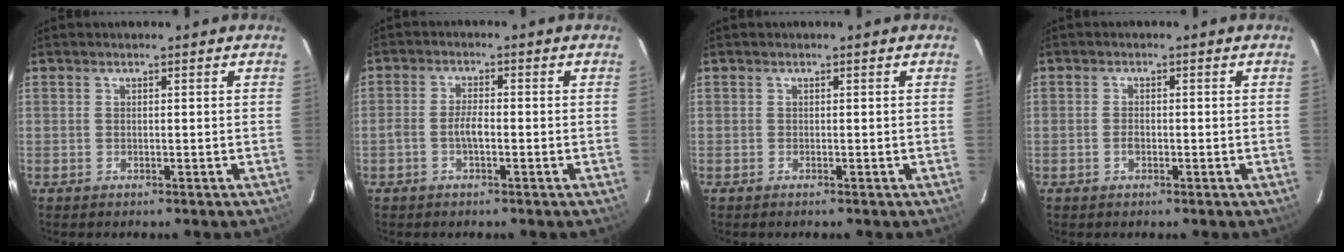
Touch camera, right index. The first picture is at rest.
{"total": 2.9, "force": [-1.1, 0.9, 2.6], "torque": [-0.056, 0.006, -0.021]}
{"total": 0.0}
{"total": 1.7, "force": [-0.6, 1.0, 1.3], "torque": [-0.027, 0.002, -0.011]}